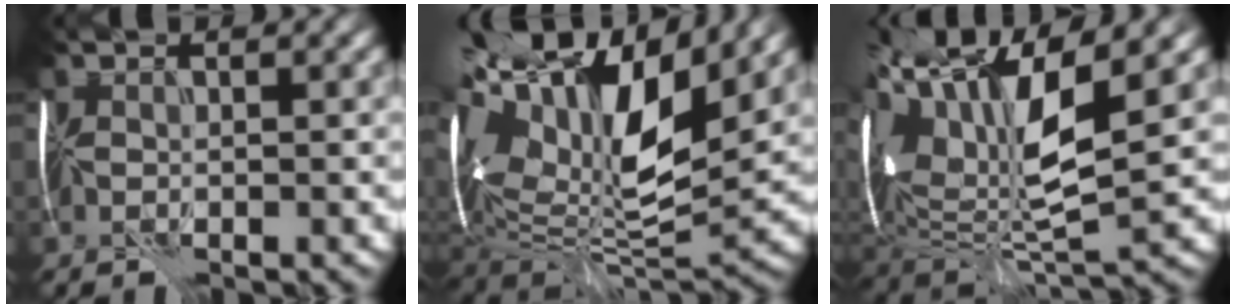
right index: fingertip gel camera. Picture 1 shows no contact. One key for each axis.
{"total": 15.9, "fx": 5.9, "fy": 7.4, "fz": 12.8, "tx": -0.276, "ty": 0.022, "tz": 0.118}
{"total": 12.3, "fx": 3.8, "fy": 4.8, "fz": 10.7, "tx": -0.244, "ty": 0.018, "tz": 0.074}